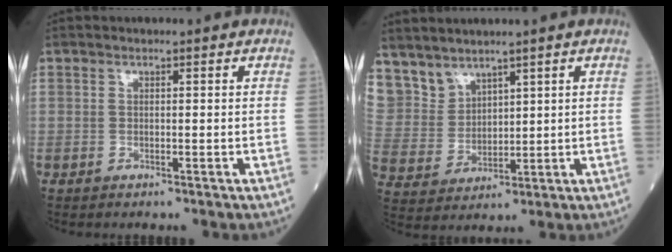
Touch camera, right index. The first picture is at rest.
{"total": 7.1, "force": [6.1, 3.6, 0.6], "torque": [-0.025, 0.011, 0.151]}